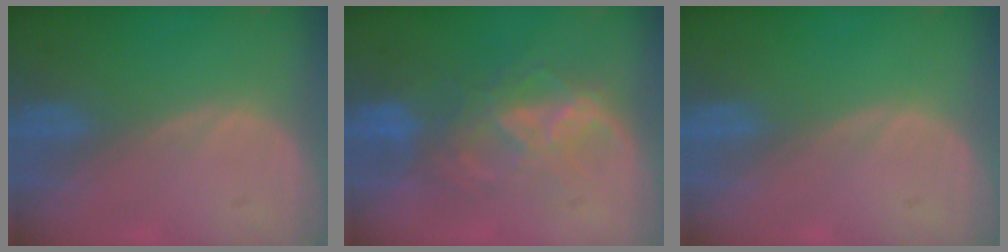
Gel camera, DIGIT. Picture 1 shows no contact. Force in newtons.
{"total": 7.8, "press": 7.1, "slide": 3.1}
{"total": 0.0}